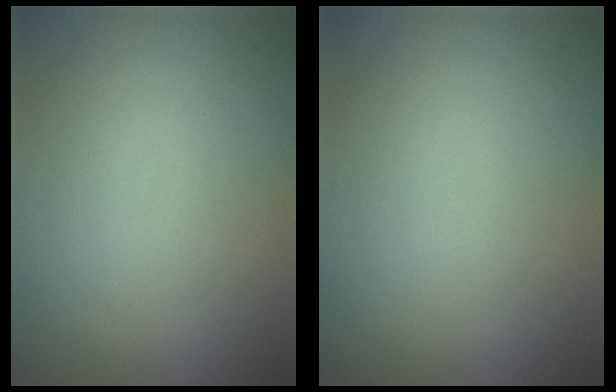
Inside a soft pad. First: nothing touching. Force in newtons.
{"total": 0.0}